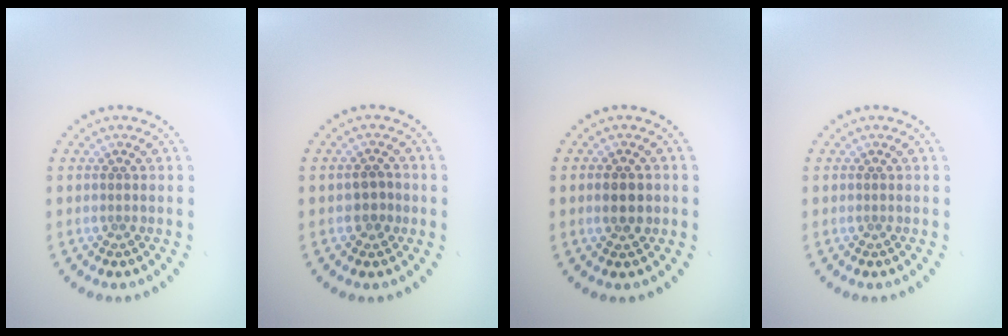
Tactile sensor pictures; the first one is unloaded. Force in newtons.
{"total": 1.2, "press": 1.1, "slide": 0.5}
{"total": 2.4, "press": 2.4, "slide": 0.2}
{"total": 0.0}